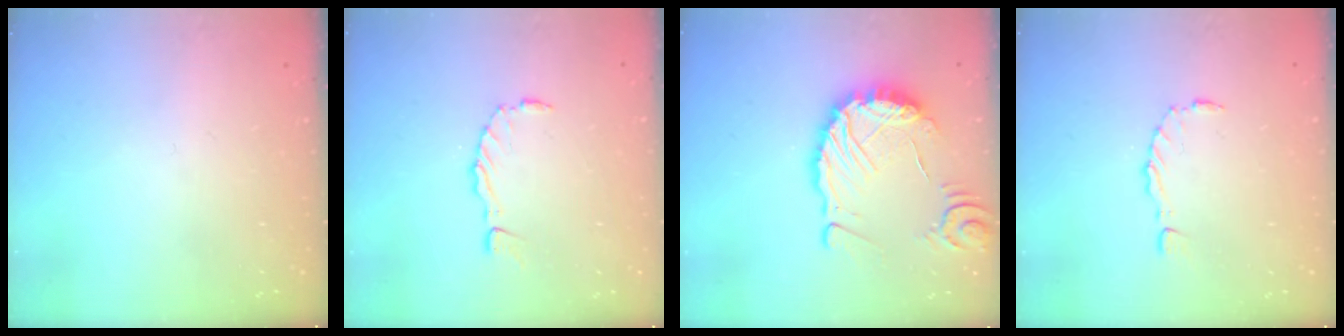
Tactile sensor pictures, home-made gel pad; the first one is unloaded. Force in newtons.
{"total": 1.2, "press": 1.2, "slide": 0.3}
{"total": 11.8, "press": 11.7, "slide": 1.3}
{"total": 1.5, "press": 1.4, "slide": 0.3}